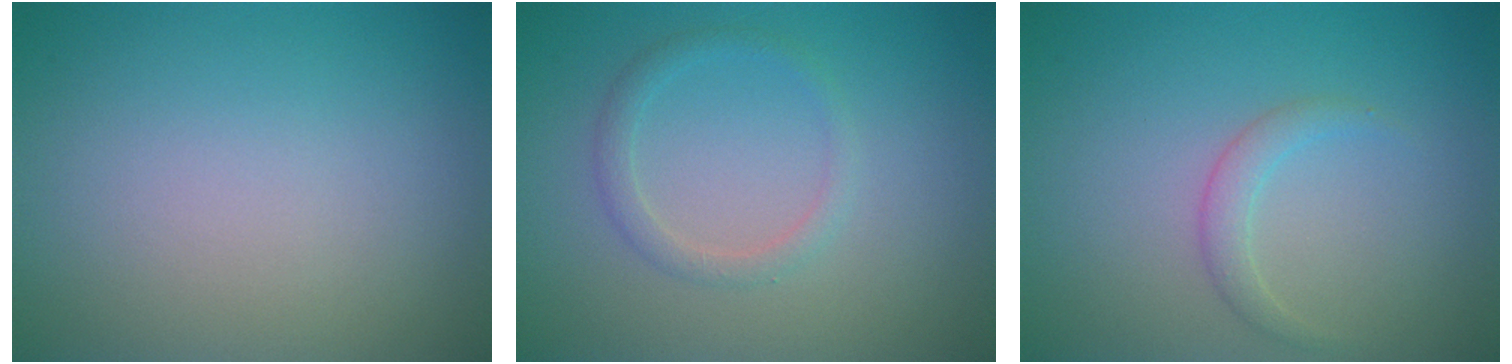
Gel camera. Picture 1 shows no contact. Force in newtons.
{"total": 1.5, "press": 1.5, "slide": 0.1}
{"total": 1.4, "press": 1.4, "slide": 0.0}